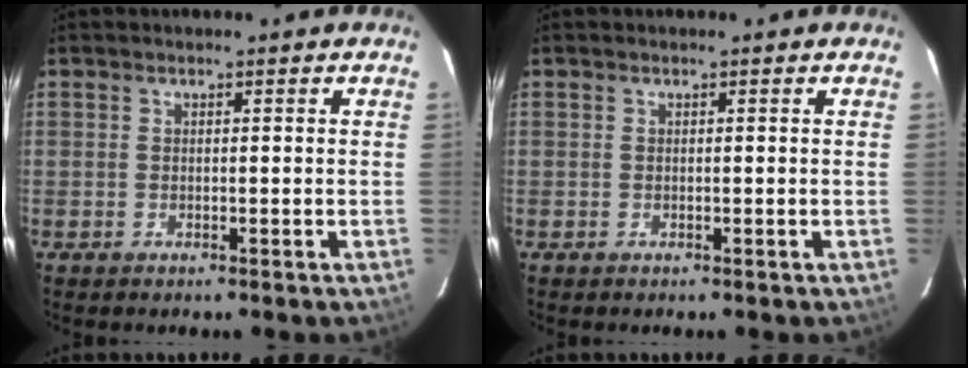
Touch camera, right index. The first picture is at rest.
{"total": 0.0}